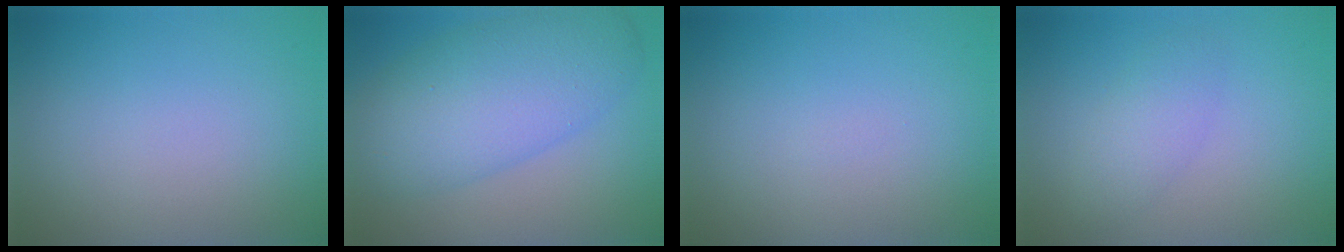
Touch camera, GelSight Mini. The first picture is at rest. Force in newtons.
{"total": 8.2, "press": 8.2, "slide": 0.1}
{"total": 0.0}
{"total": 2.3, "press": 2.3, "slide": 0.0}